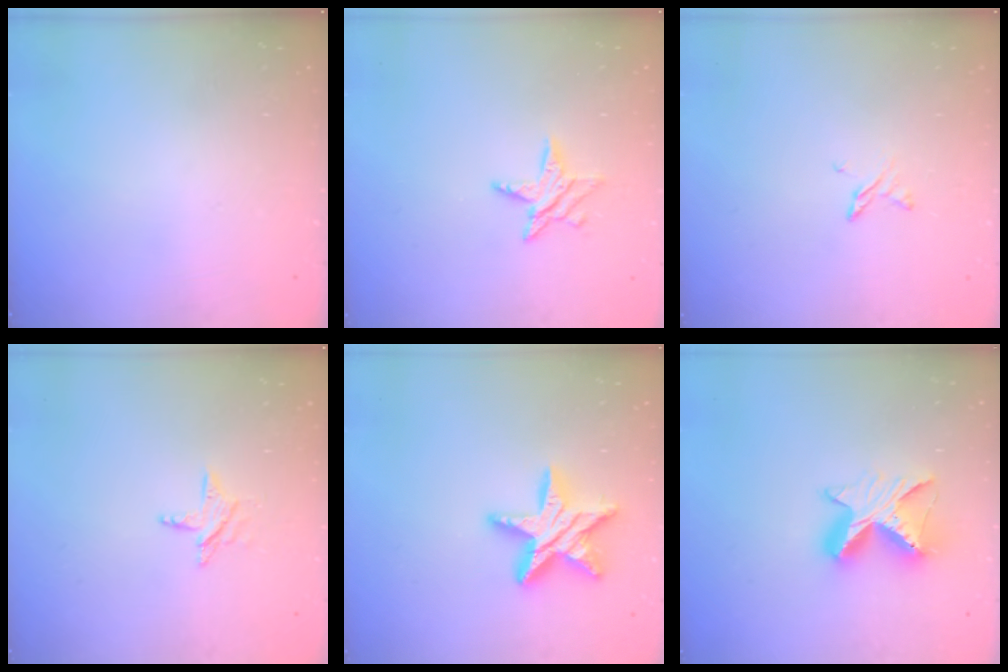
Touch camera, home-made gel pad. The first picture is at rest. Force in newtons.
{"total": 5.9, "press": 5.9, "slide": 0.1}
{"total": 3.4, "press": 3.4, "slide": 0.5}
{"total": 4.5, "press": 4.5, "slide": 0.4}
{"total": 14.4, "press": 14.4, "slide": 0.9}
{"total": 9.7, "press": 9.7, "slide": 0.8}